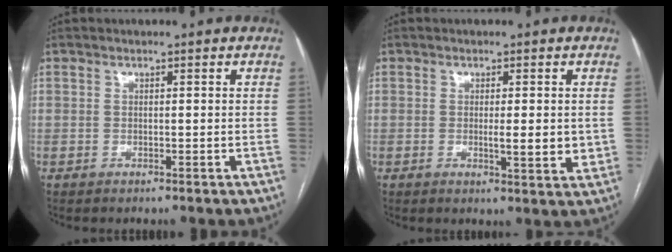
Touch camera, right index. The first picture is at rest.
{"total": 4.3, "force": [-0.1, 0.9, 4.2], "torque": [-0.061, -0.006, -0.003]}